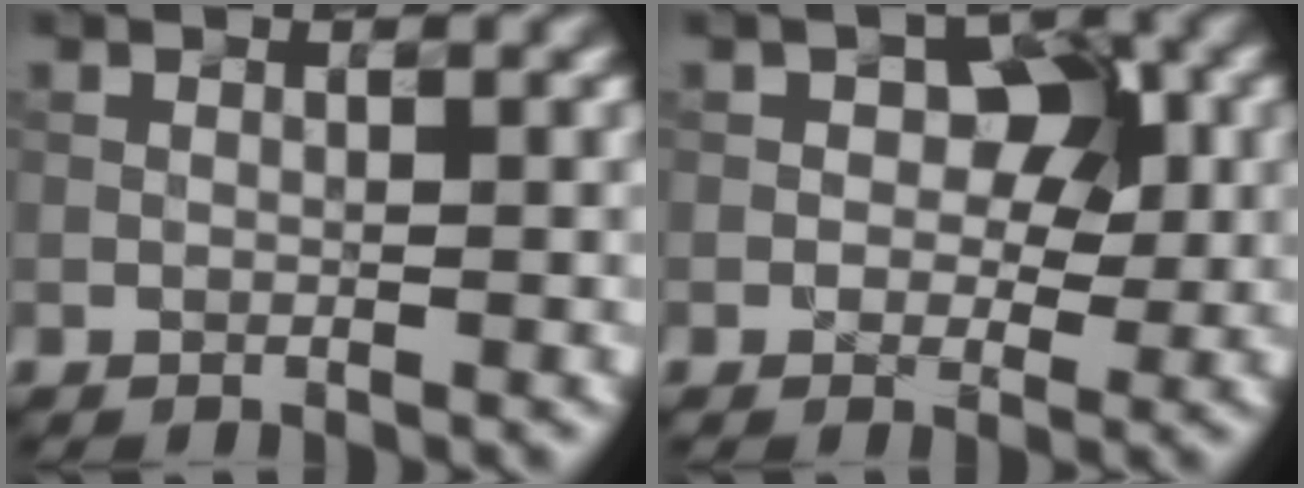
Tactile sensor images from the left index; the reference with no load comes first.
{"total": 4.0, "force": [0.5, 2.6, 3.0], "torque": [-0.035, 0.005, 0.011]}